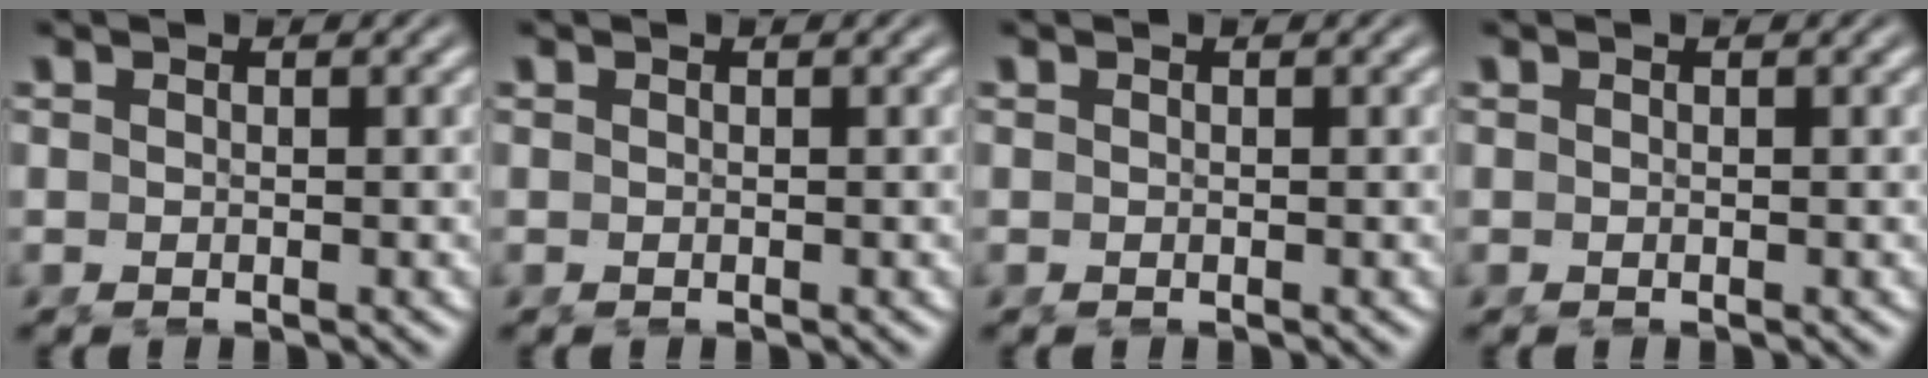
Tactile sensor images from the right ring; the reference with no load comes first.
{"total": 0.0}
{"total": 0.0}
{"total": 0.0}